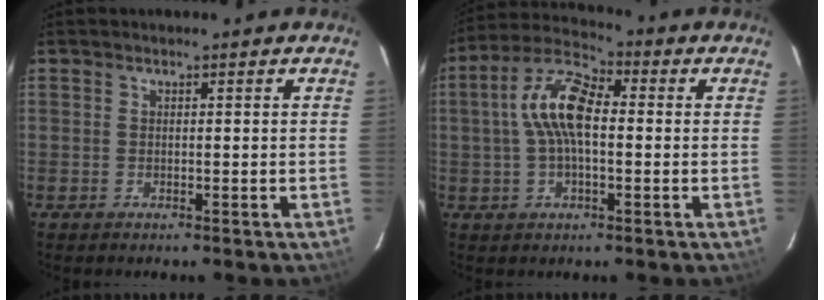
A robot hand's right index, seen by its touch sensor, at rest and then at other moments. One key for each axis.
{"total": 10.6, "fx": 0.4, "fy": 4.8, "fz": 9.4, "tx": -0.192, "ty": 0.025, "tz": 0.002}